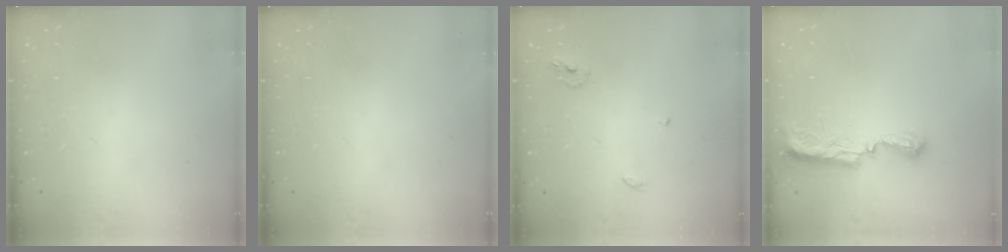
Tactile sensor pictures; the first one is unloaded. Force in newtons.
{"total": 0.0}
{"total": 5.2, "press": 5.2, "slide": 0.4}
{"total": 7.7, "press": 7.6, "slide": 0.7}